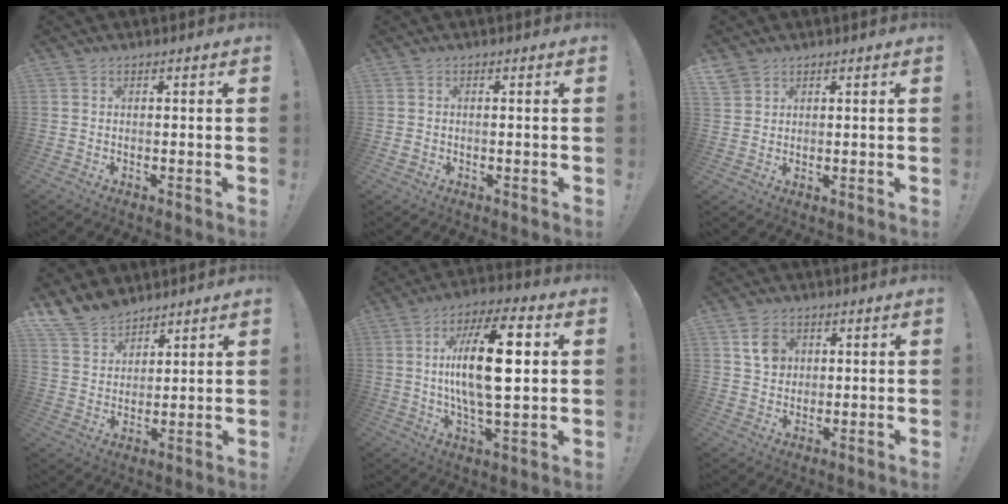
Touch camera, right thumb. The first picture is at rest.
{"total": 1.2, "force": [-0.2, 1.1, 0.4], "torque": [-0.011, 0.006, -0.003]}
{"total": 3.5, "force": [2.6, 2.2, 0.7], "torque": [-0.009, -0.016, 0.050]}
{"total": 10.5, "force": [8.9, 5.2, 1.9], "torque": [-0.045, -0.065, 0.176]}
{"total": 19.8, "force": [2.6, 7.3, 18.2], "torque": [-0.330, -0.003, 0.025]}
{"total": 6.4, "force": [2.7, 5.3, 2.4], "torque": [-0.013, -0.010, 0.047]}